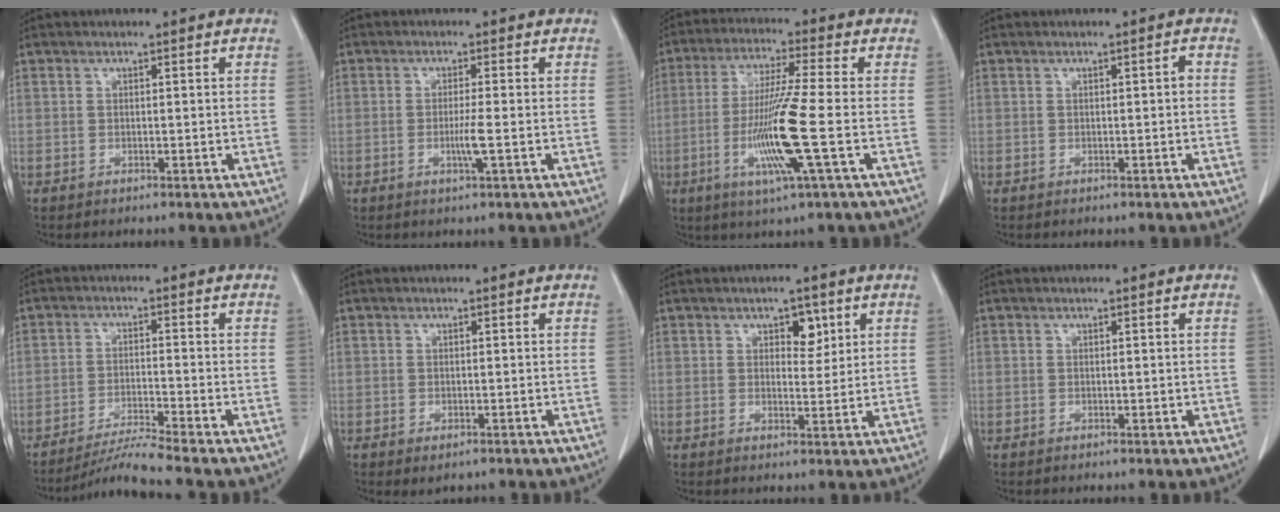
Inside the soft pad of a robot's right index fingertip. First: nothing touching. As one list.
[{"total": 4.6, "force": [-1.4, -0.7, 4.3], "torque": [-0.082, -0.009, -0.028]}, {"total": 11.9, "force": [-3.0, -1.0, 11.4], "torque": [-0.229, -0.019, -0.063]}, {"total": 0.8, "force": [-0.1, 0.2, 0.8], "torque": [-0.008, 0.002, -0.001]}, {"total": 5.6, "force": [-4.8, -2.5, 1.5], "torque": [-0.031, -0.024, -0.090]}, {"total": 1.4, "force": [-0.7, 0.7, 1.0], "torque": [-0.013, -0.003, -0.002]}, {"total": 3.4, "force": [1.7, 1.9, 2.4], "torque": [-0.028, 0.002, 0.024]}, {"total": 0.5, "force": [0.0, 0.3, 0.4], "torque": [-0.005, 0.000, 0.003]}]